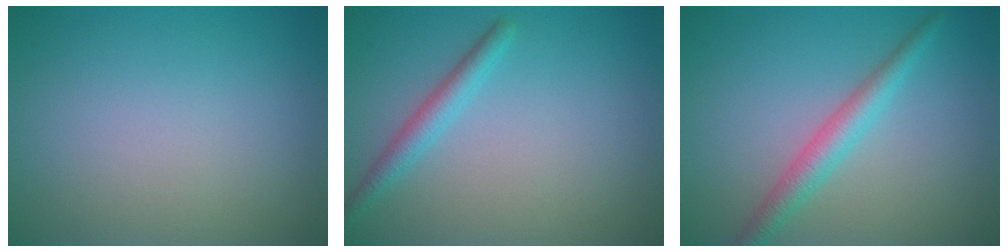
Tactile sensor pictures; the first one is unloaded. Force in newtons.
{"total": 2.1, "press": 2.1, "slide": 0.2}
{"total": 2.9, "press": 2.9, "slide": 0.0}